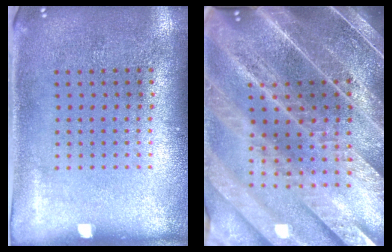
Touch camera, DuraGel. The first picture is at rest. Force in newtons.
{"total": 5.4, "press": 4.6, "slide": 2.8}